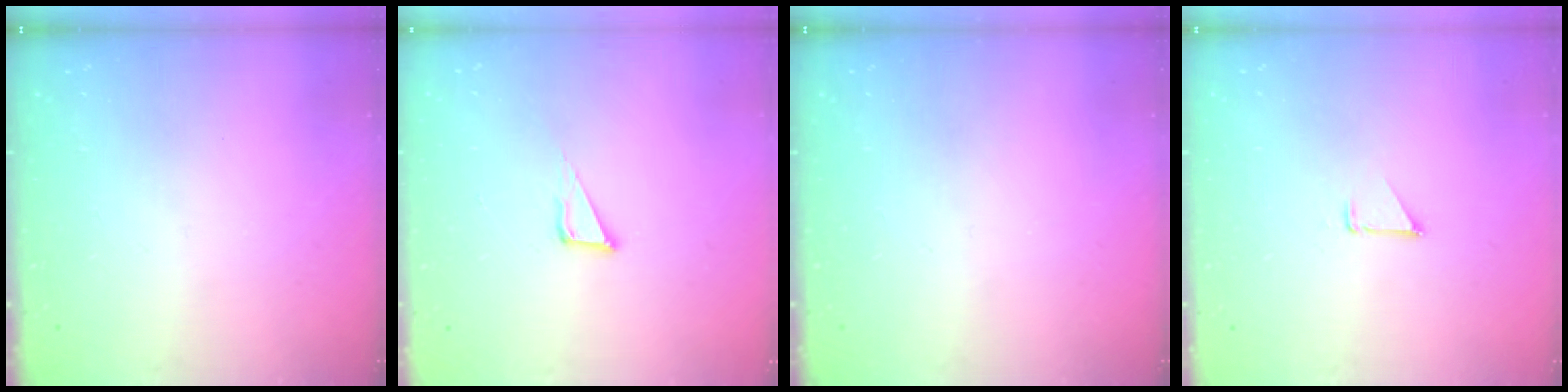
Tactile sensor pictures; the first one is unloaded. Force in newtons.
{"total": 5.1, "press": 5.0, "slide": 0.9}
{"total": 0.0}
{"total": 1.9, "press": 1.9, "slide": 0.0}